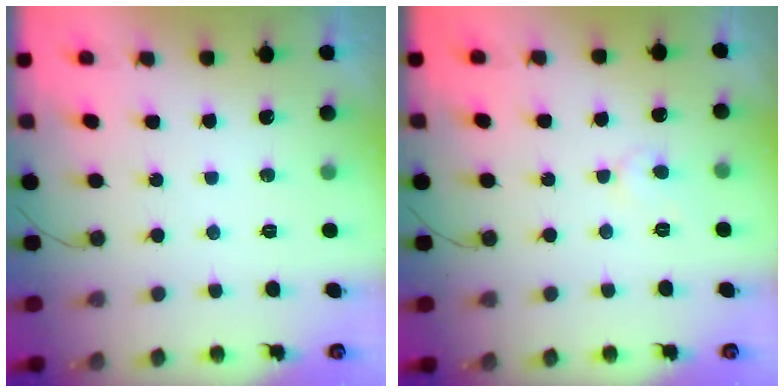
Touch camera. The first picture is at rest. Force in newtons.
{"total": 3.7, "press": 3.7, "slide": 0.3}